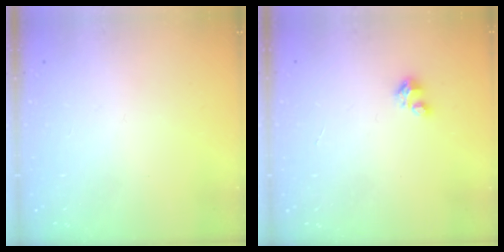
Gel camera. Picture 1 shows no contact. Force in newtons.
{"total": 1.6, "press": 1.6, "slide": 0.1}